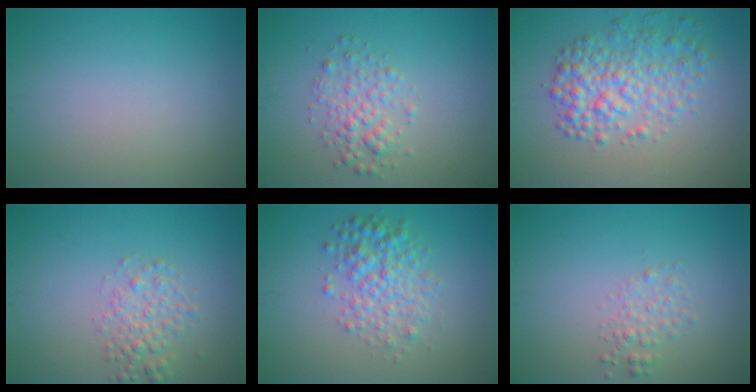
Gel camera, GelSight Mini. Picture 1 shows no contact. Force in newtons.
{"total": 2.5, "press": 2.5, "slide": 0.1}
{"total": 5.0, "press": 5.0, "slide": 0.1}
{"total": 2.3, "press": 2.3, "slide": 0.1}
{"total": 3.7, "press": 3.7, "slide": 0.1}
{"total": 1.4, "press": 1.4, "slide": 0.1}